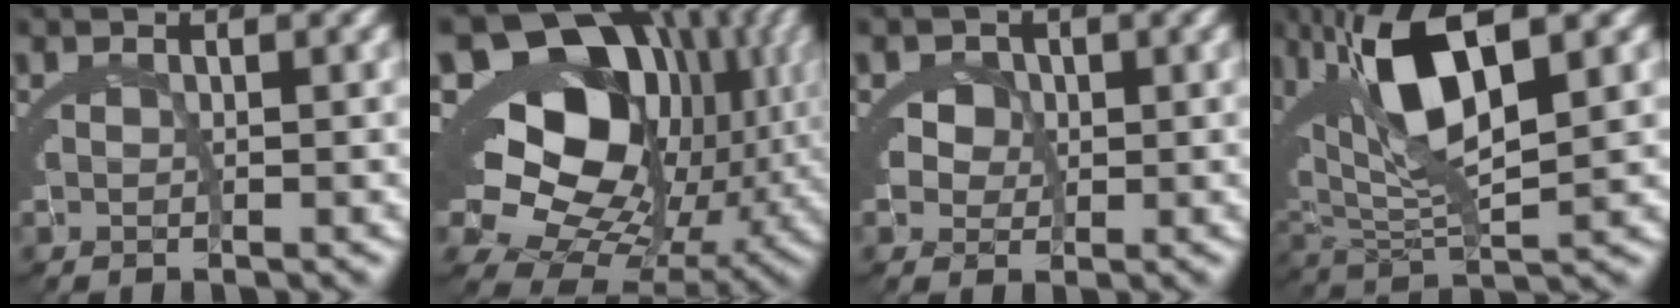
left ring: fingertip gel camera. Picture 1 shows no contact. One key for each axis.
{"total": 23.0, "fx": 3.0, "fy": 16.8, "fz": 15.4, "tx": -0.252, "ty": -0.015, "tz": 0.045}
{"total": 5.3, "fx": 0.9, "fy": 4.7, "fz": 2.3, "tx": -0.052, "ty": -0.010, "tz": 0.012}
{"total": 10.6, "fx": 5.2, "fy": 3.4, "fz": 8.7, "tx": -0.173, "ty": 0.018, "tz": 0.089}